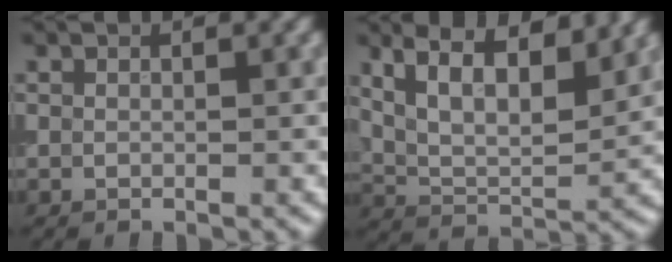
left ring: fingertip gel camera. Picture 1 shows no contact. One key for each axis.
{"total": 8.6, "fx": 4.9, "fy": 3.0, "fz": 6.4, "tx": -0.118, "ty": 0.016, "tz": 0.075}